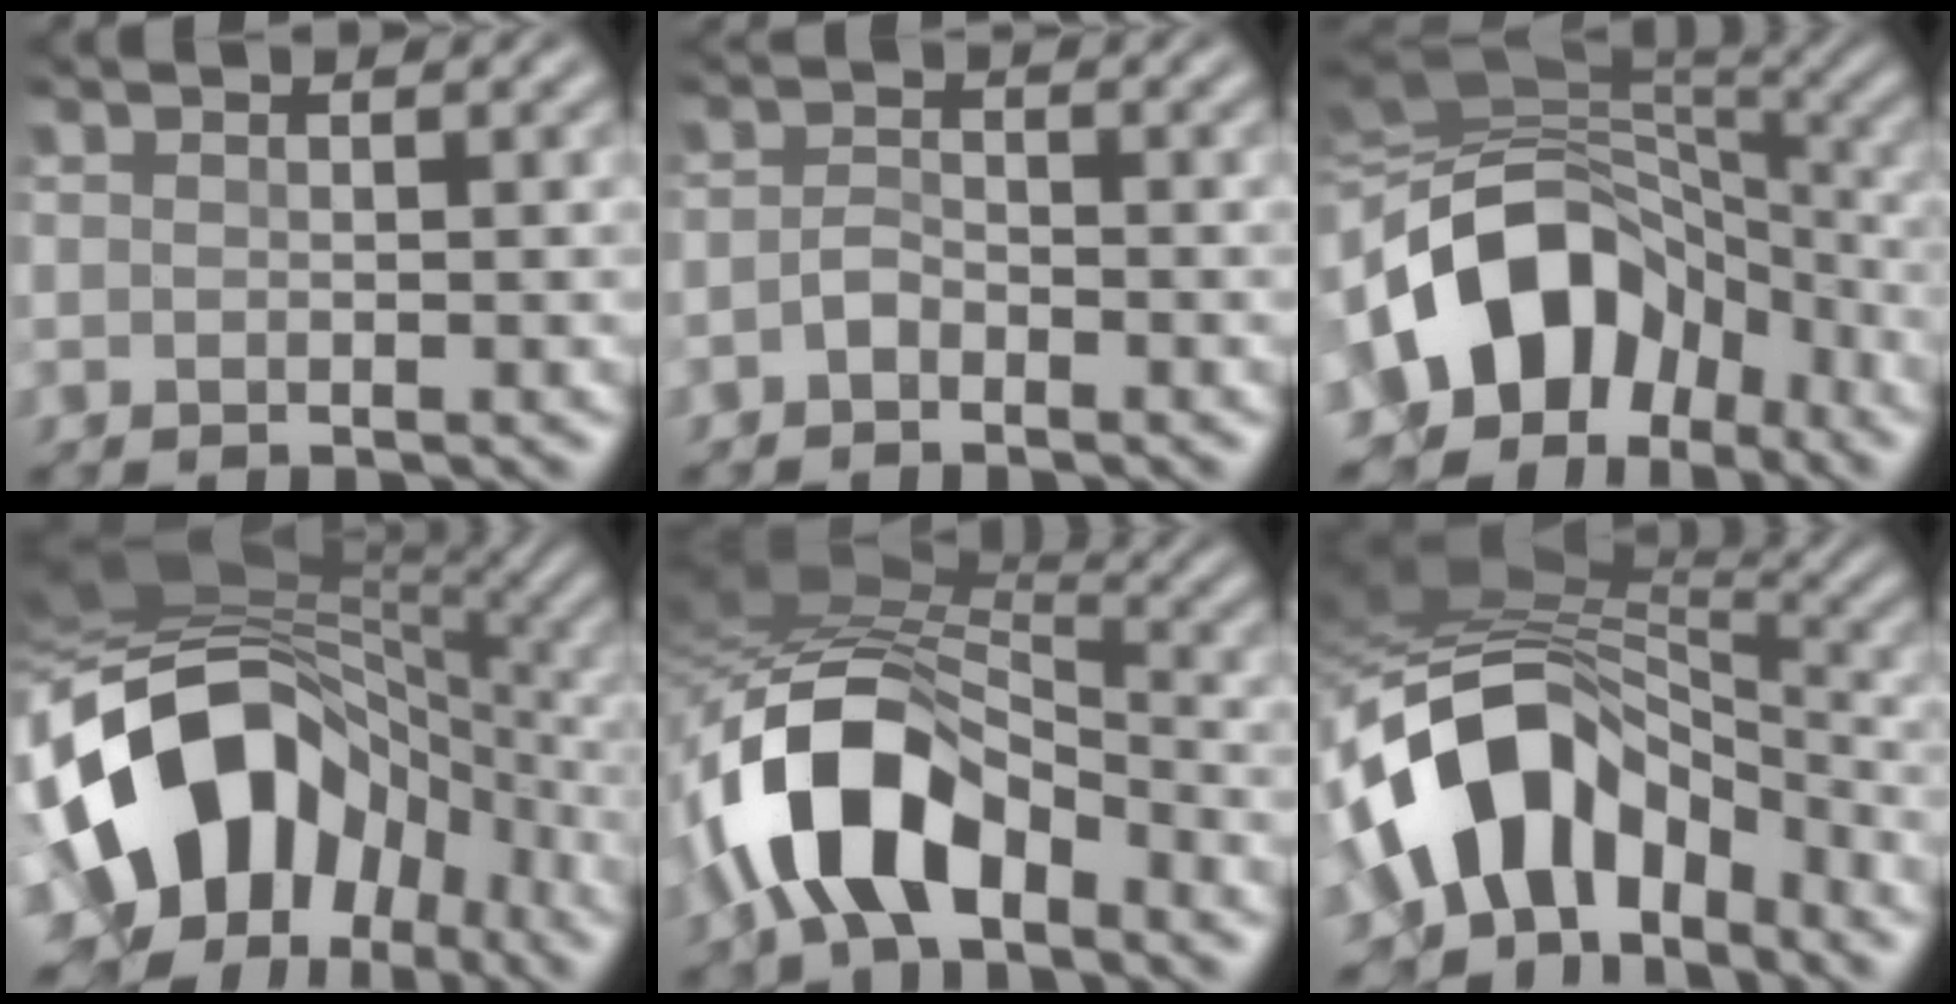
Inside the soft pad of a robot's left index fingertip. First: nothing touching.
{"total": 1.1, "force": [-0.8, 0.4, 0.6], "torque": [-0.015, 0.008, -0.017]}
{"total": 14.0, "force": [-2.8, 10.1, 9.2], "torque": [-0.171, 0.004, -0.056]}
{"total": 15.7, "force": [-3.4, 11.3, 10.3], "torque": [-0.175, -0.008, -0.058]}
{"total": 10.8, "force": [-4.3, 5.8, 8.0], "torque": [-0.158, 0.015, -0.083]}
{"total": 11.4, "force": [-3.8, 7.4, 7.8], "torque": [-0.133, 0.022, -0.075]}